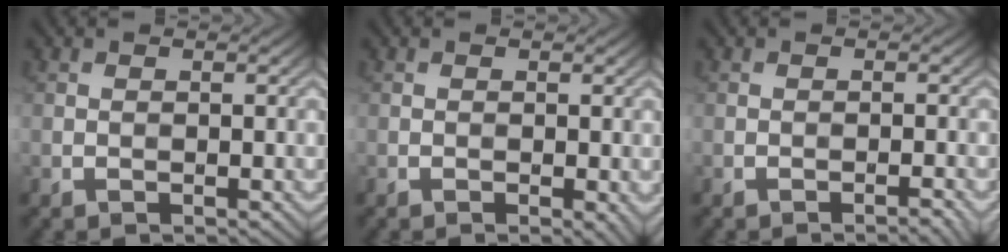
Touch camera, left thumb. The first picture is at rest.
{"total": 1.0, "force": [-0.3, 0.3, 1.0], "torque": [-0.014, -0.006, -0.005]}
{"total": 1.3, "force": [-0.9, 0.1, 1.0], "torque": [-0.009, 0.005, -0.016]}